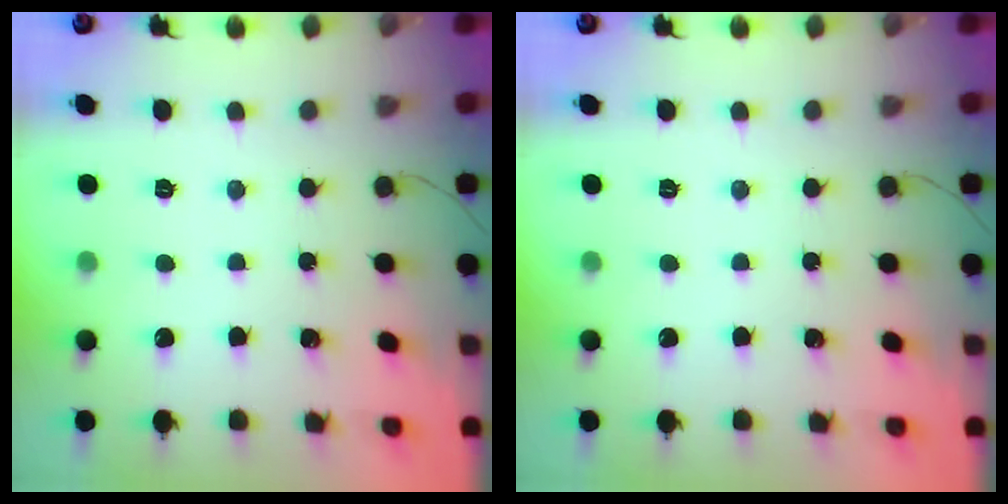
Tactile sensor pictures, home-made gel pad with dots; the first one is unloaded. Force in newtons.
{"total": 0.0}